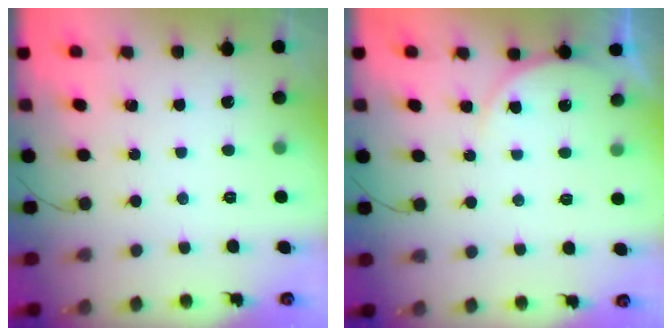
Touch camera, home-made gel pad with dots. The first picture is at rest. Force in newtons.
{"total": 4.6, "press": 4.6, "slide": 0.4}